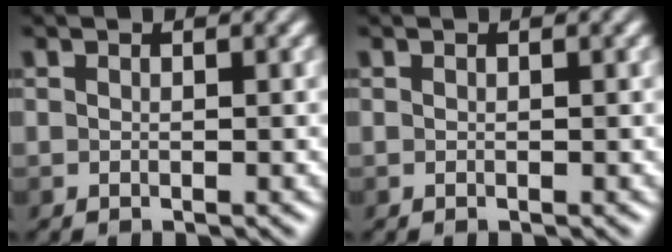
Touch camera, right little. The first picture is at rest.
{"total": 0.0}